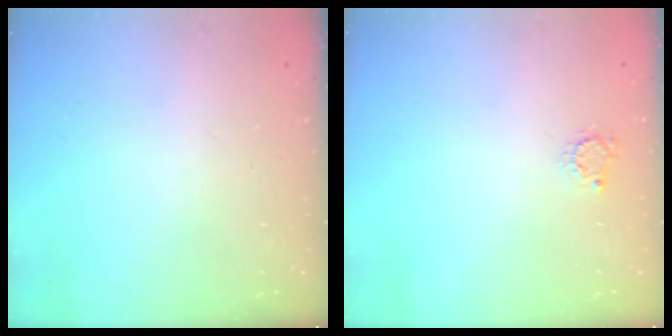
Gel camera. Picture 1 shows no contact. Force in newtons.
{"total": 3.2, "press": 3.1, "slide": 0.4}